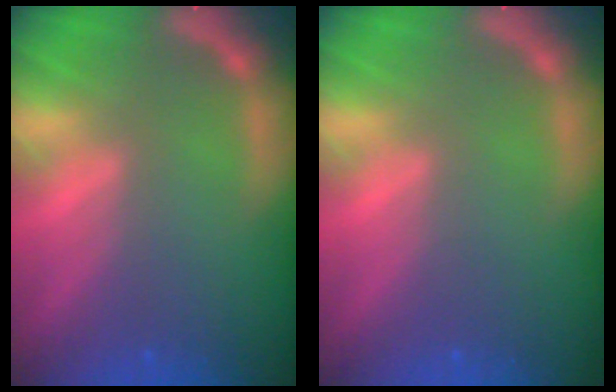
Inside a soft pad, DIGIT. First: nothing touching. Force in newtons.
{"total": 0.0}